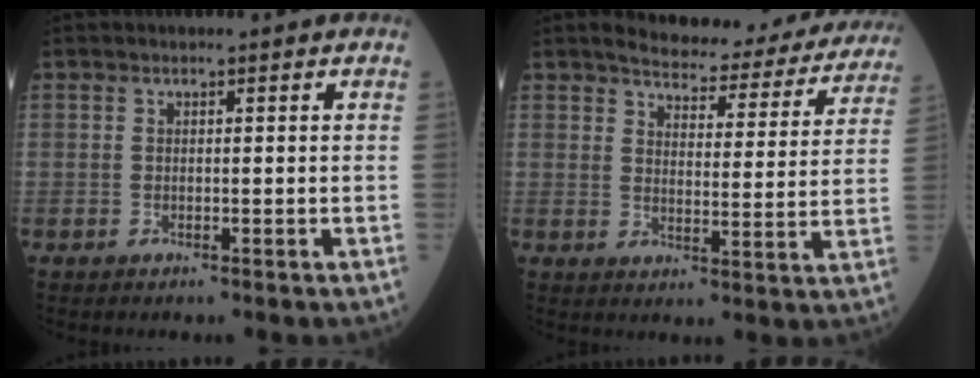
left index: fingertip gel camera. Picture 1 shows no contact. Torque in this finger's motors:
{"motor_torque": [0.68, -0.92, 0.12, 0.05]}